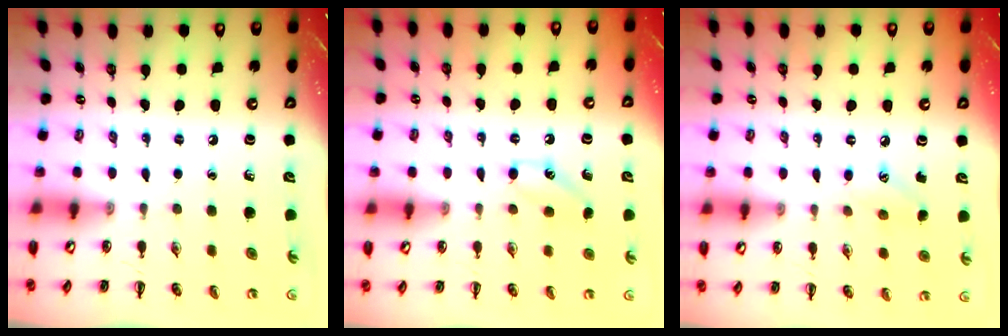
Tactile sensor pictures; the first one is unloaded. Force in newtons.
{"total": 7.5, "press": 7.2, "slide": 2.0}
{"total": 6.1, "press": 5.9, "slide": 1.7}